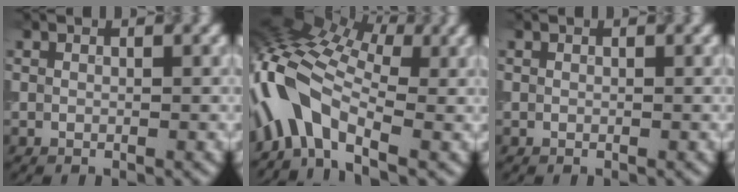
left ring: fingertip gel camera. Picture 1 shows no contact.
{"total": 8.9, "force": [-2.8, 5.0, 6.8], "torque": [-0.127, 0.024, -0.074]}
{"total": 0.0}